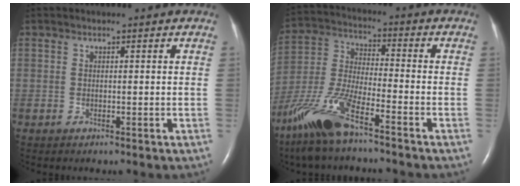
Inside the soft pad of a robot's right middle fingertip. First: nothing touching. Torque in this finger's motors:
{"motor_torque": [1.12, -1.02, 0.25, 0.10]}